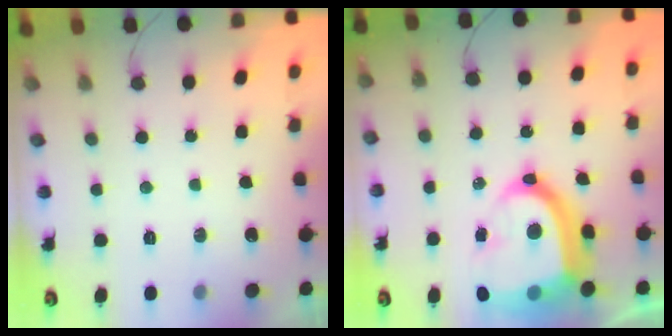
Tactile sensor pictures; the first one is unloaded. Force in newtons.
{"total": 19.7, "press": 19.6, "slide": 2.0}